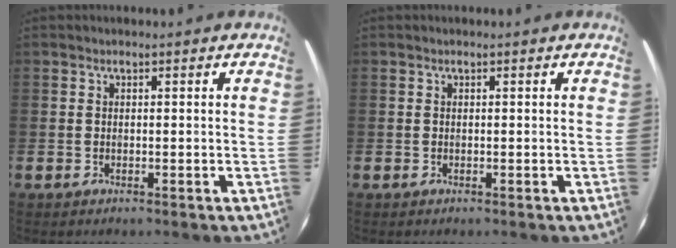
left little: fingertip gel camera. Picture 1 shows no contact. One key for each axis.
{"total": 0.0}